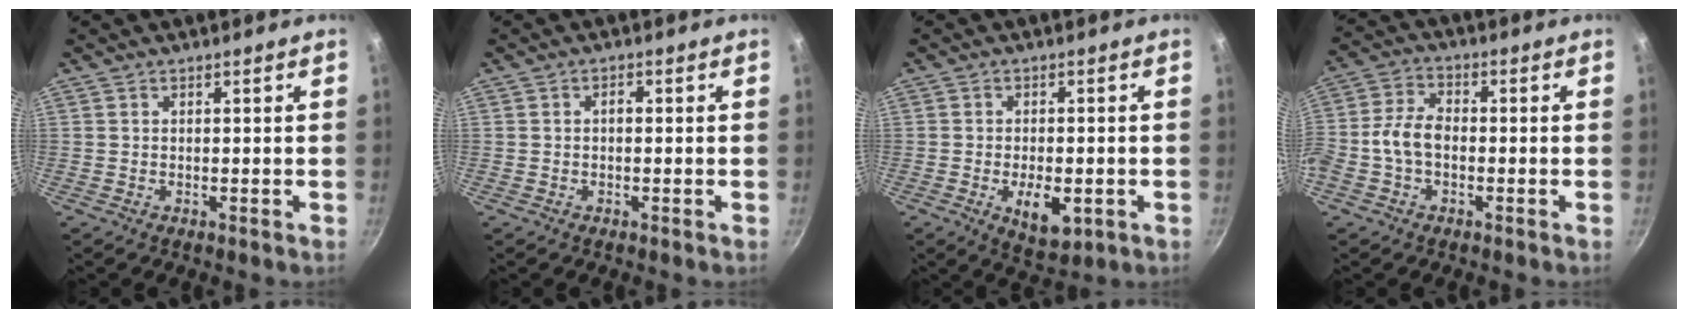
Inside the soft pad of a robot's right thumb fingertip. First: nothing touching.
{"total": 1.3, "force": [-0.1, 0.8, 1.0], "torque": [-0.015, 0.007, -0.004]}
{"total": 7.8, "force": [-2.3, 4.0, 6.3], "torque": [-0.080, -0.001, -0.025]}
{"total": 7.3, "force": [-1.5, 4.6, 5.4], "torque": [-0.105, 0.033, -0.040]}